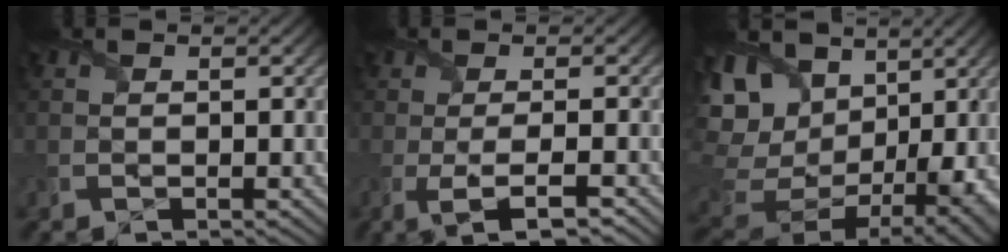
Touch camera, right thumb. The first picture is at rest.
{"total": 3.8, "force": [-1.3, 0.4, 3.5], "torque": [-0.062, 0.003, -0.029]}
{"total": 17.6, "force": [6.9, 11.7, 11.1], "torque": [-0.281, 0.018, 0.149]}